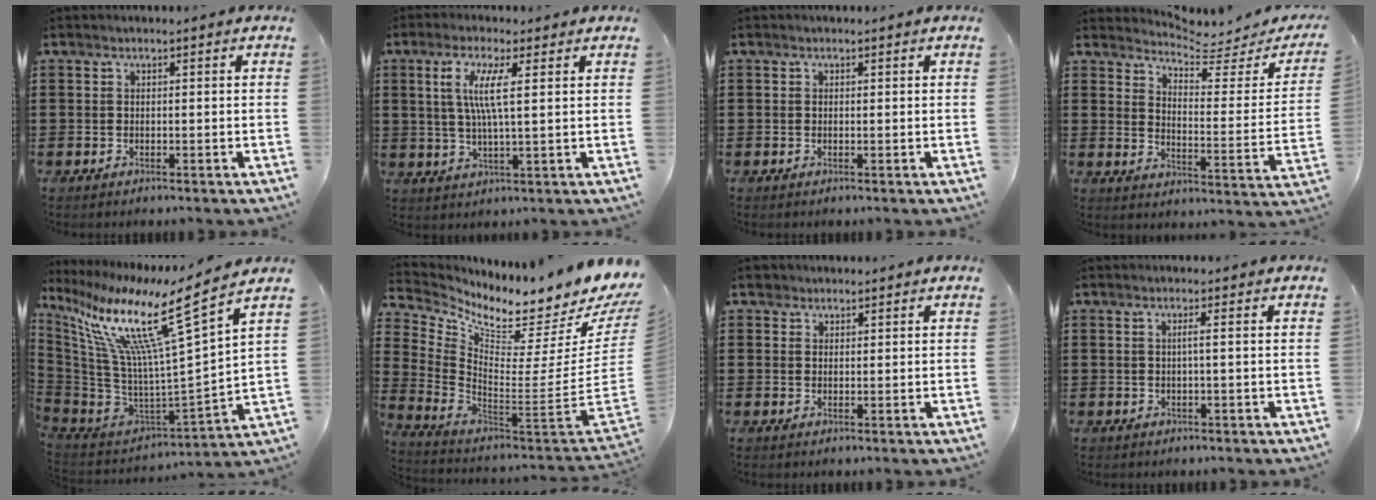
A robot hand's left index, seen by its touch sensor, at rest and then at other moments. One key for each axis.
{"total": 6.1, "fx": 2.0, "fy": 1.1, "fz": 5.6, "tx": -0.117, "ty": 0.000, "tz": 0.031}
{"total": 0.0}
{"total": 4.9, "fx": 4.8, "fy": 0.3, "fz": 1.2, "tx": -0.035, "ty": -0.040, "tz": 0.076}
{"total": 15.4, "fx": 9.5, "fy": 1.4, "fz": 12.0, "tx": -0.263, "ty": -0.070, "tz": 0.140}
{"total": 4.8, "fx": 4.2, "fy": 0.5, "fz": 2.3, "tx": -0.053, "ty": -0.071, "tz": 0.060}
{"total": 1.8, "fx": 1.5, "fy": 1.0, "fz": 0.1, "tx": -0.007, "ty": 0.006, "tz": 0.030}
{"total": 1.4, "fx": 0.0, "fy": -0.3, "fz": 1.4, "tx": -0.025, "ty": -0.001, "tz": -0.004}